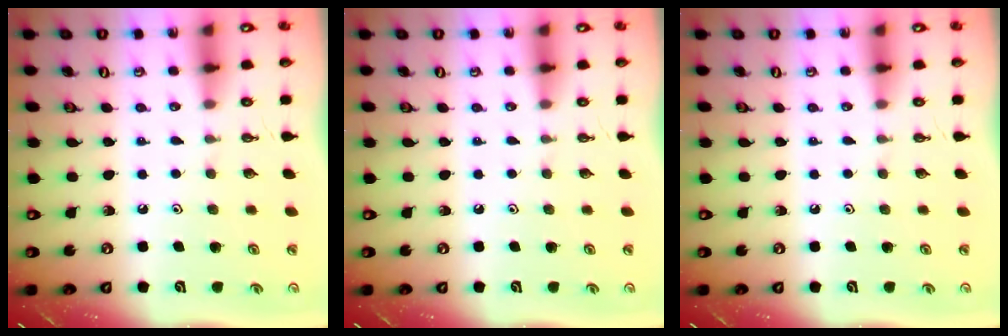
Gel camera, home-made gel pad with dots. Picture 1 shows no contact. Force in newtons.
{"total": 0.0}
{"total": 0.0}